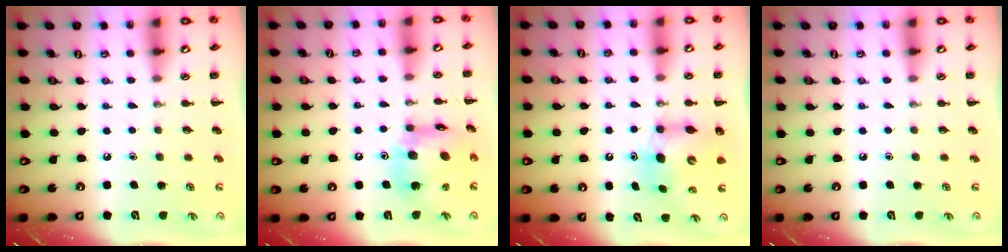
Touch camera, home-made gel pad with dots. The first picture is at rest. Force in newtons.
{"total": 13.9, "press": 13.5, "slide": 3.2}
{"total": 6.8, "press": 6.7, "slide": 1.2}
{"total": 0.0}